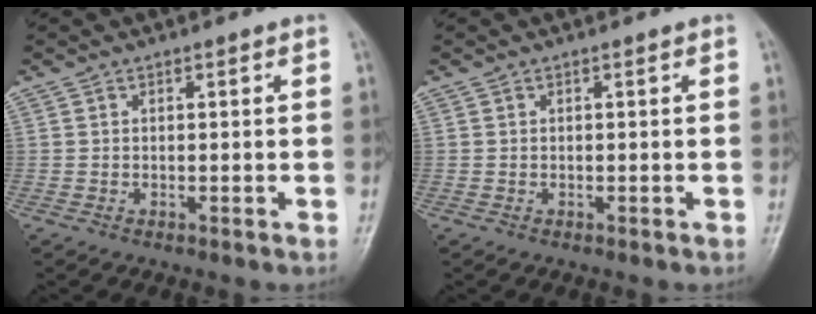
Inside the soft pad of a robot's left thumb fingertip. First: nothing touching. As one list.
[{"total": 0.0}]